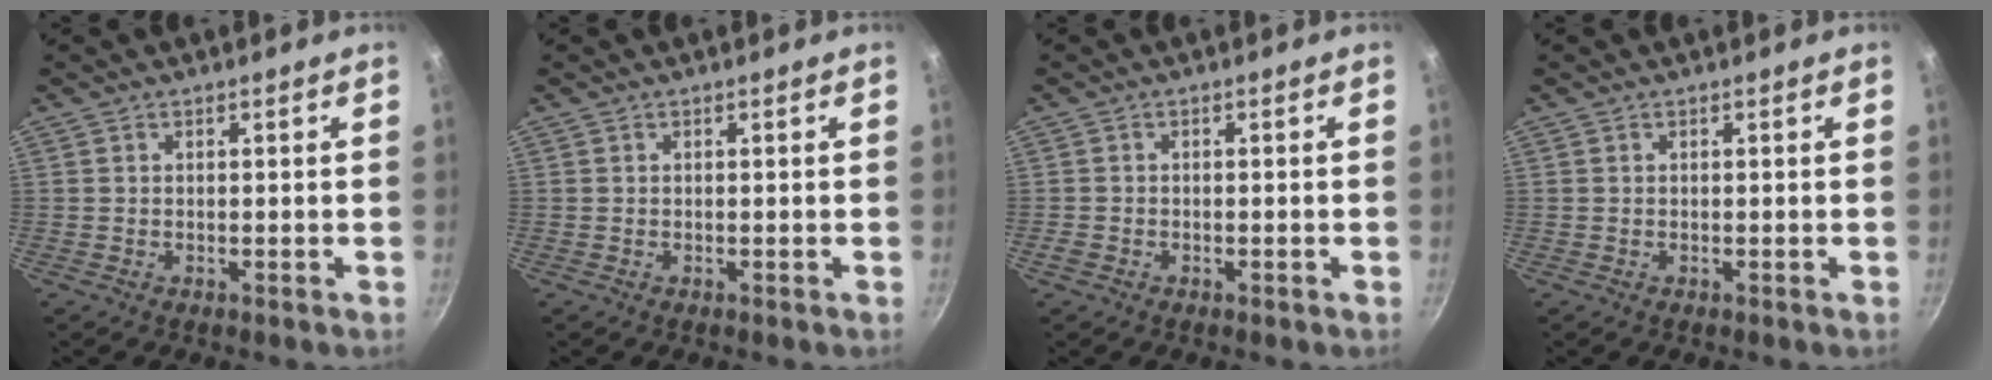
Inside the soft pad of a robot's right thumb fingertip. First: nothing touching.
{"total": 0.0}
{"total": 1.4, "force": [-0.8, 0.9, 0.7], "torque": [-0.018, 0.004, -0.016]}
{"total": 0.0}